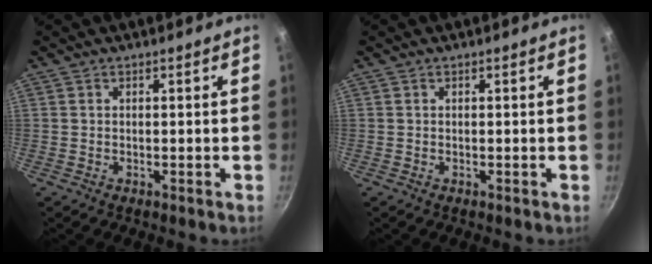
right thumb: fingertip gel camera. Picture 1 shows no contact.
{"total": 0.0}